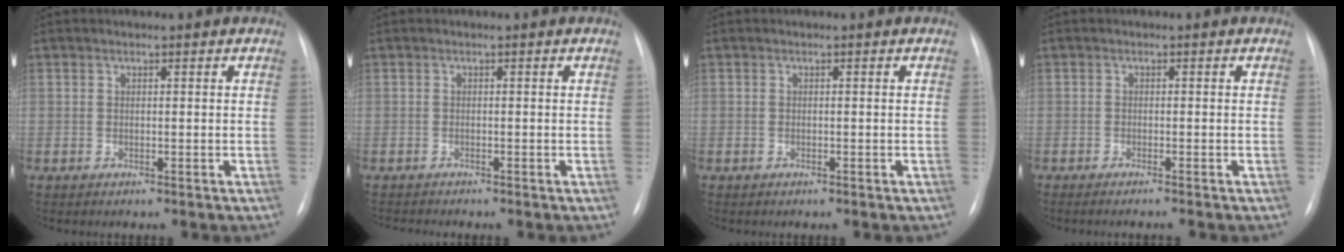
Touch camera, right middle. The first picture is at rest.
{"total": 0.8, "force": [-0.7, -0.1, 0.0], "torque": [0.000, -0.004, -0.012]}
{"total": 0.0}
{"total": 2.6, "force": [-2.2, -0.2, 1.3], "torque": [-0.016, 0.001, -0.026]}